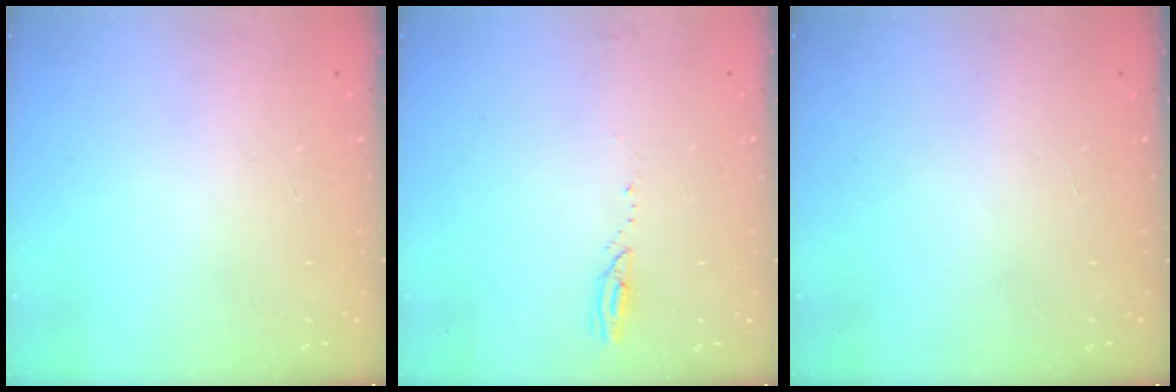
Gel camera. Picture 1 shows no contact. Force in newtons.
{"total": 2.3, "press": 2.3, "slide": 0.3}
{"total": 0.0}